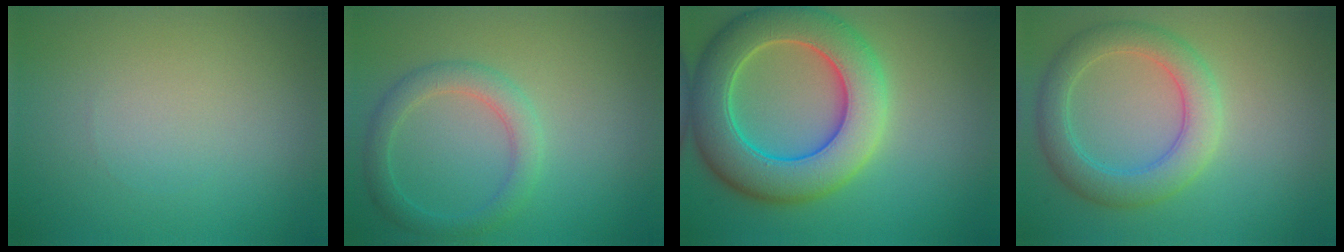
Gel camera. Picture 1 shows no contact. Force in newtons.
{"total": 2.8, "press": 2.8, "slide": 0.1}
{"total": 9.6, "press": 9.6, "slide": 0.4}
{"total": 4.6, "press": 4.6, "slide": 0.2}